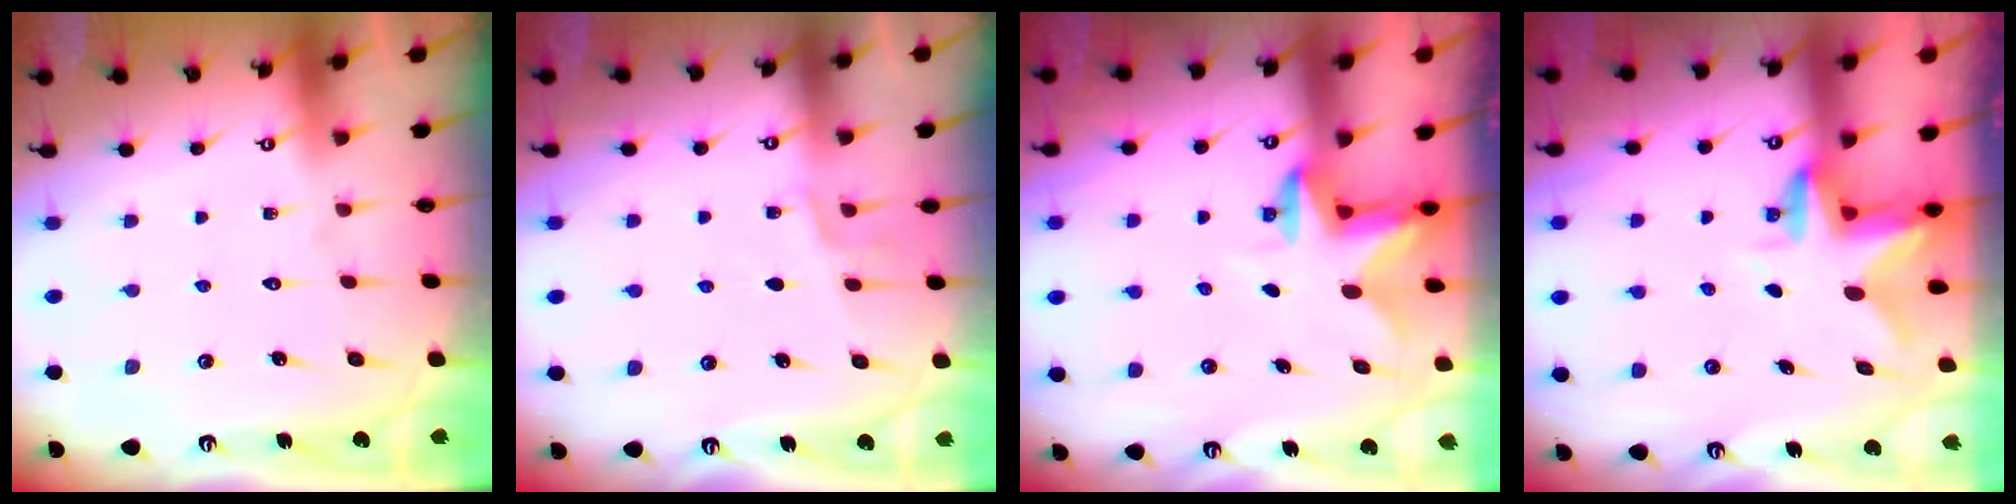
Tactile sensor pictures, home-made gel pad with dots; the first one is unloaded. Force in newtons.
{"total": 4.1, "press": 4.0, "slide": 1.1}
{"total": 2.7, "press": 2.7, "slide": 0.5}
{"total": 2.7, "press": 2.7, "slide": 0.2}